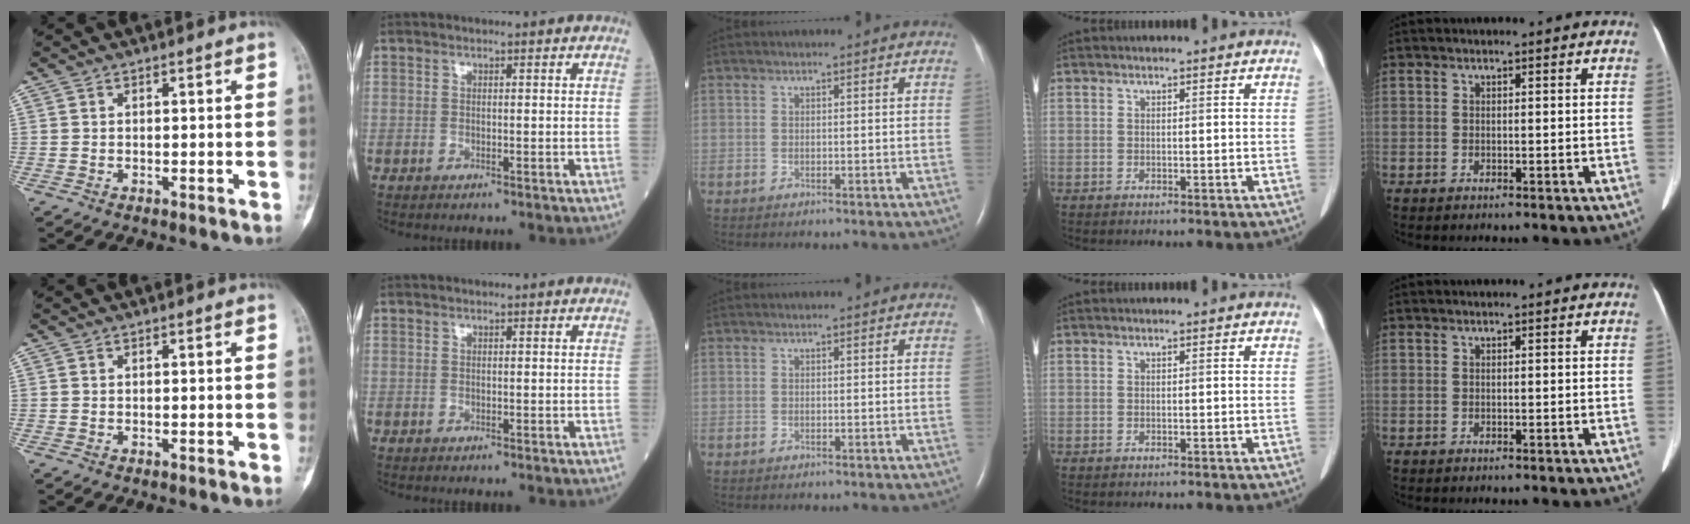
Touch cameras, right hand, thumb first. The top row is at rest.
{}